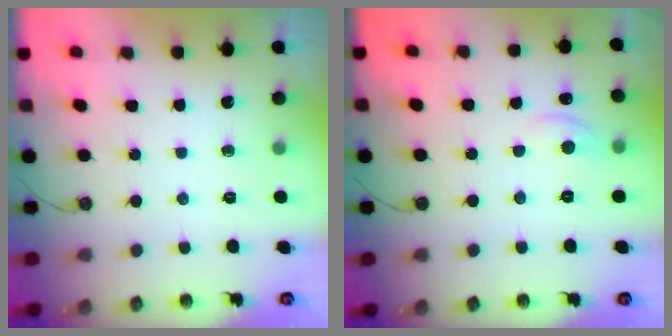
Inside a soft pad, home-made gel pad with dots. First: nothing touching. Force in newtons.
{"total": 1.1, "press": 0.7, "slide": 0.8}